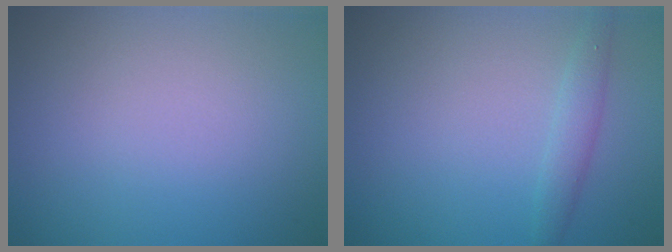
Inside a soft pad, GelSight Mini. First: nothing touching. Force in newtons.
{"total": 1.6, "press": 1.6, "slide": 0.0}